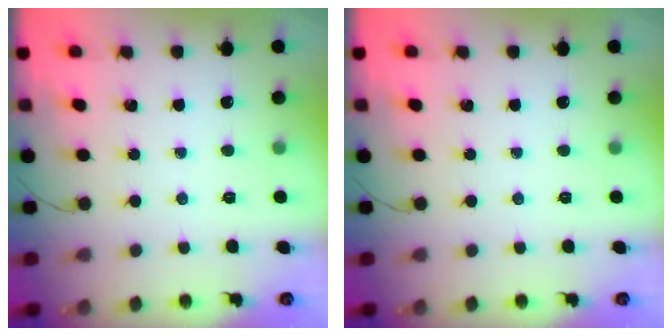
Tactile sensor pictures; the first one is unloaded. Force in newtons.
{"total": 0.0}